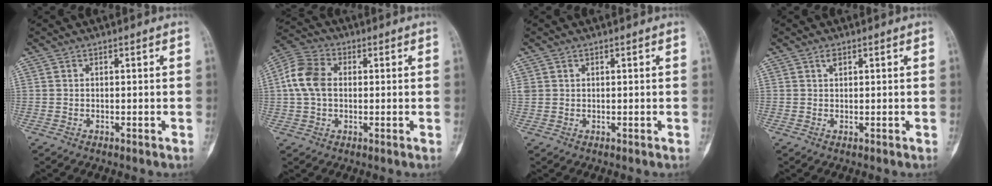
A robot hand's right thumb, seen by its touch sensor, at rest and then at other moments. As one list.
[{"total": 8.9, "force": [0.8, 6.4, 6.2], "torque": [-0.128, 0.021, 0.010]}, {"total": 1.1, "force": [0.6, 0.9, 0.2], "torque": [0.004, 0.002, 0.011]}, {"total": 1.2, "force": [0.6, 0.7, 0.8], "torque": [-0.009, -0.001, 0.009]}]